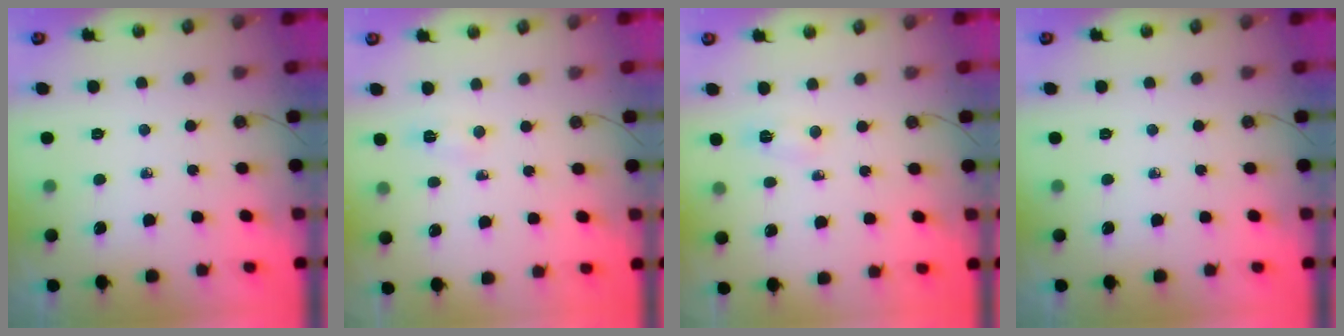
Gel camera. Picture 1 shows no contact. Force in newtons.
{"total": 2.5, "press": 2.5, "slide": 0.3}
{"total": 3.9, "press": 3.9, "slide": 0.5}
{"total": 0.0}